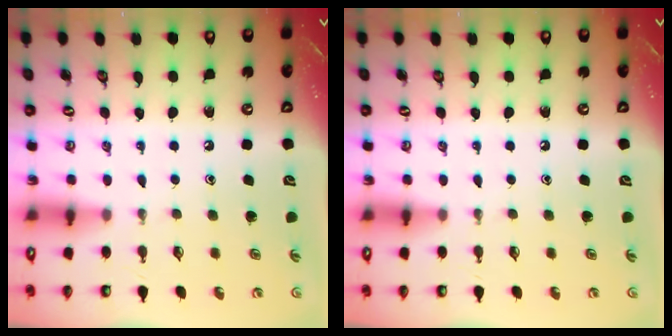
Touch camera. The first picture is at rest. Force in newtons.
{"total": 0.0}